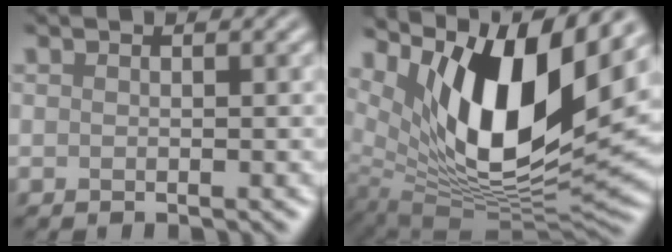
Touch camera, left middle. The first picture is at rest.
{"total": 13.5, "force": [5.8, 5.2, 11.0], "torque": [-0.192, -0.016, 0.114]}